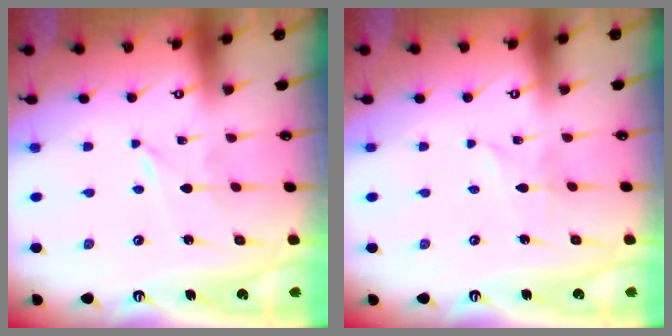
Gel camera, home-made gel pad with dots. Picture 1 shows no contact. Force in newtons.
{"total": 1.6, "press": 1.6, "slide": 0.2}